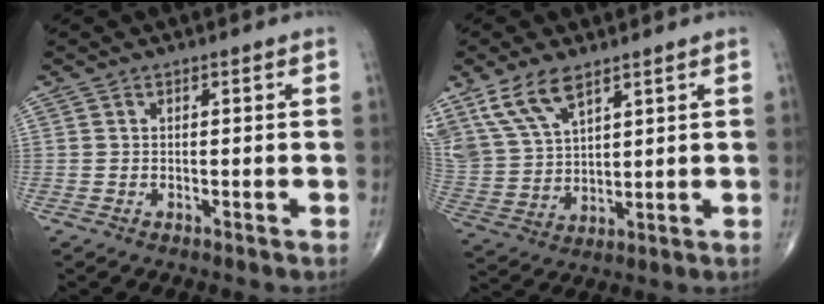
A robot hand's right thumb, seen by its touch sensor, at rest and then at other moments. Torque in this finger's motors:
{"motor_torque": [0.05, 0.45, 1.01, 1.00, 0.06]}